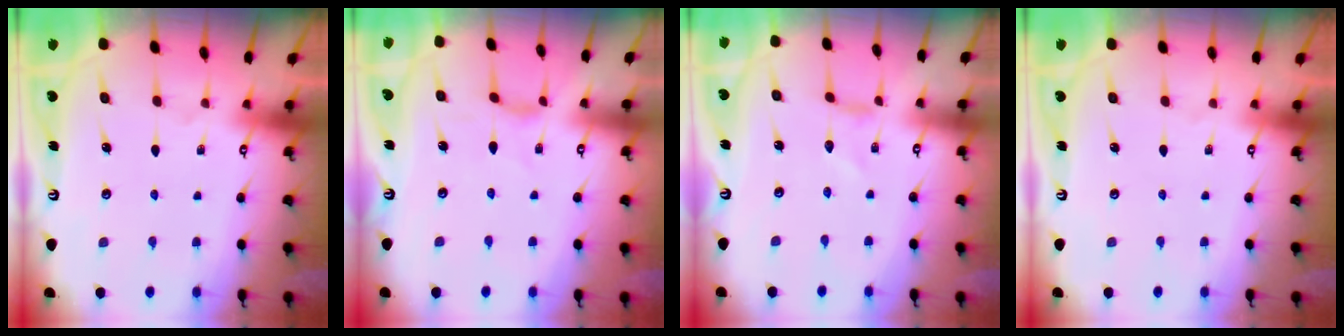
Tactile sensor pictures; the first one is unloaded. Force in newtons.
{"total": 2.3, "press": 2.3, "slide": 0.4}
{"total": 0.0}
{"total": 0.0}